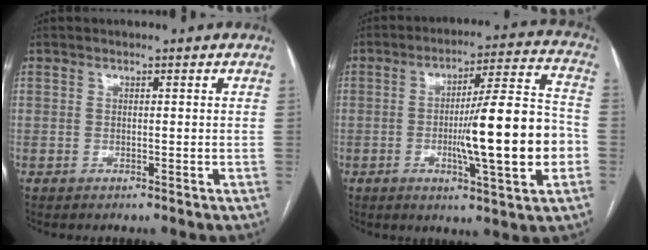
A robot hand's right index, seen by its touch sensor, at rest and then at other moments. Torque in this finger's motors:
{"motor_torque": [2.14, 0.00, 1.05, 0.21]}